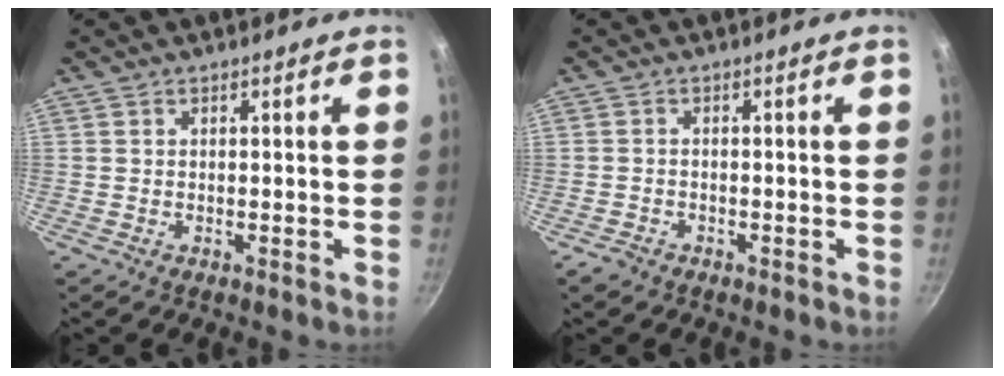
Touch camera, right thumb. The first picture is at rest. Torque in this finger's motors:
{"motor_torque": [0.62, 0.37, -0.25, -0.13, -0.01]}